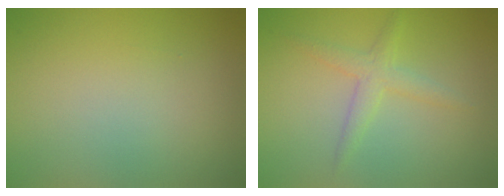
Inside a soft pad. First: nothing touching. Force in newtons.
{"total": 2.1, "press": 2.1, "slide": 0.1}